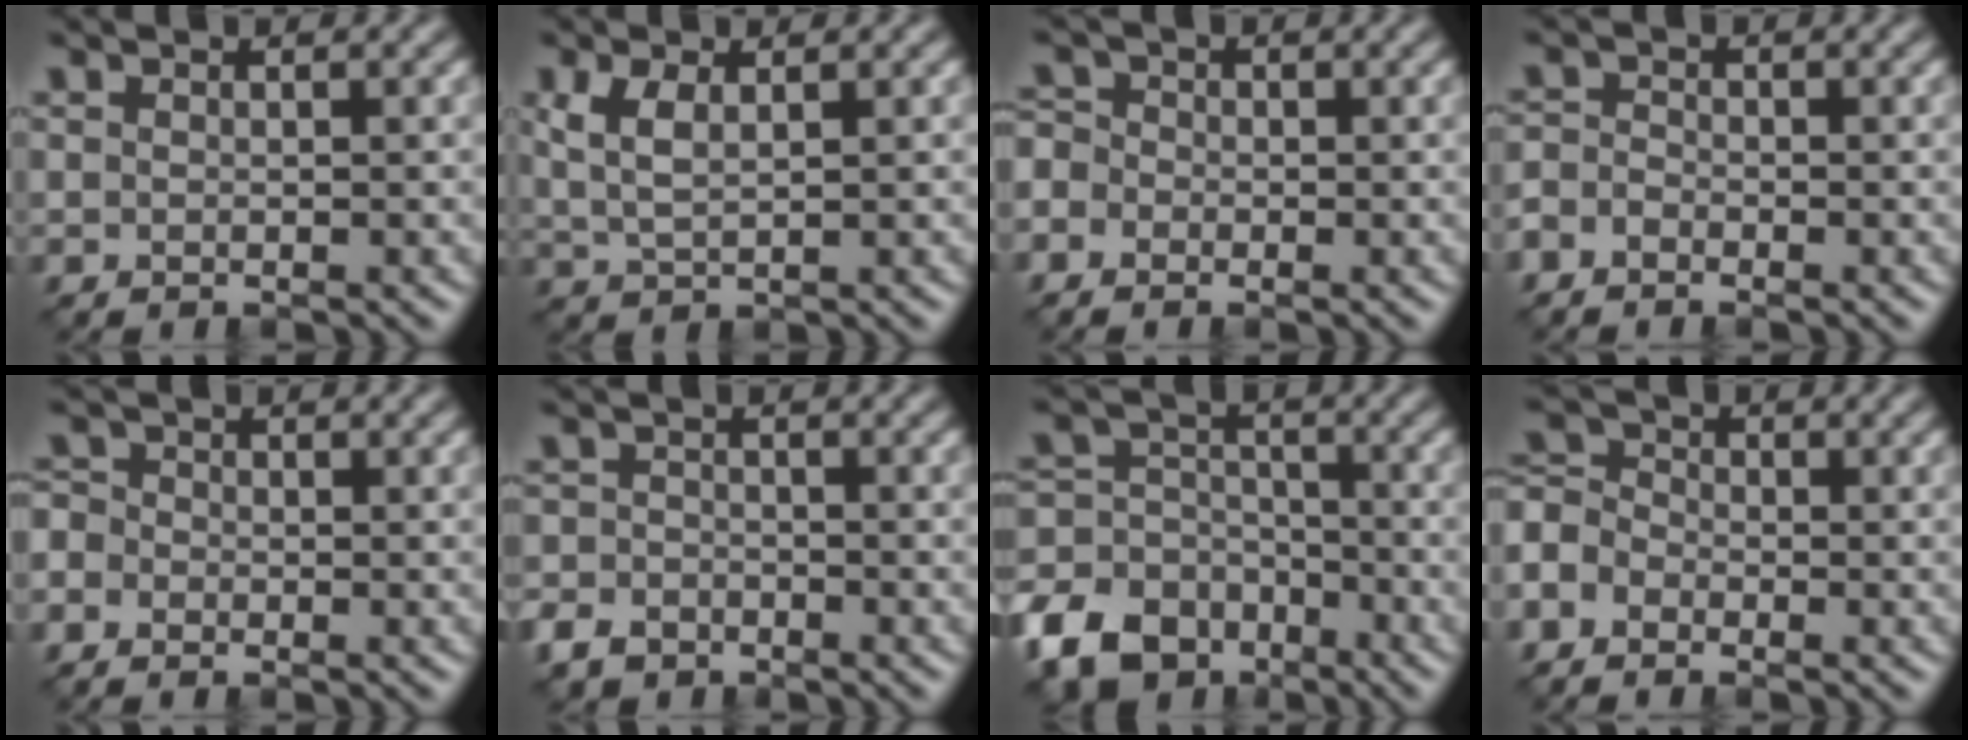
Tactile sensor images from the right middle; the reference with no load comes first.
{"total": 2.8, "force": [1.1, 1.1, 2.3], "torque": [-0.058, 0.005, 0.026]}
{"total": 2.3, "force": [-1.1, 1.9, 0.7], "torque": [-0.008, 0.011, -0.033]}
{"total": 1.8, "force": [-1.4, 1.0, 0.6], "torque": [-0.015, 0.004, -0.037]}
{"total": 2.0, "force": [-1.0, 1.7, 0.5], "torque": [-0.003, 0.010, -0.027]}
{"total": 3.0, "force": [-2.1, 2.0, 0.8], "torque": [-0.020, 0.004, -0.046]}
{"total": 9.9, "force": [-6.0, 6.9, 4.0], "torque": [-0.083, -0.012, -0.117]}
{"total": 4.1, "force": [-2.2, 2.9, 2.0], "torque": [-0.054, 0.010, -0.058]}